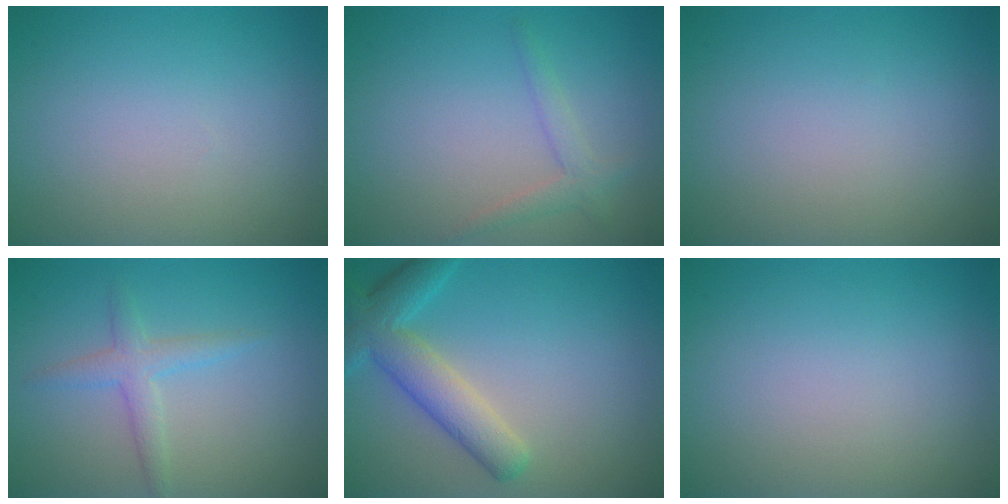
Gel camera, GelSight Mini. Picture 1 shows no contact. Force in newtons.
{"total": 1.8, "press": 1.8, "slide": 0.2}
{"total": 0.0}
{"total": 2.2, "press": 2.2, "slide": 0.1}
{"total": 5.0, "press": 5.0, "slide": 0.5}
{"total": 0.0}